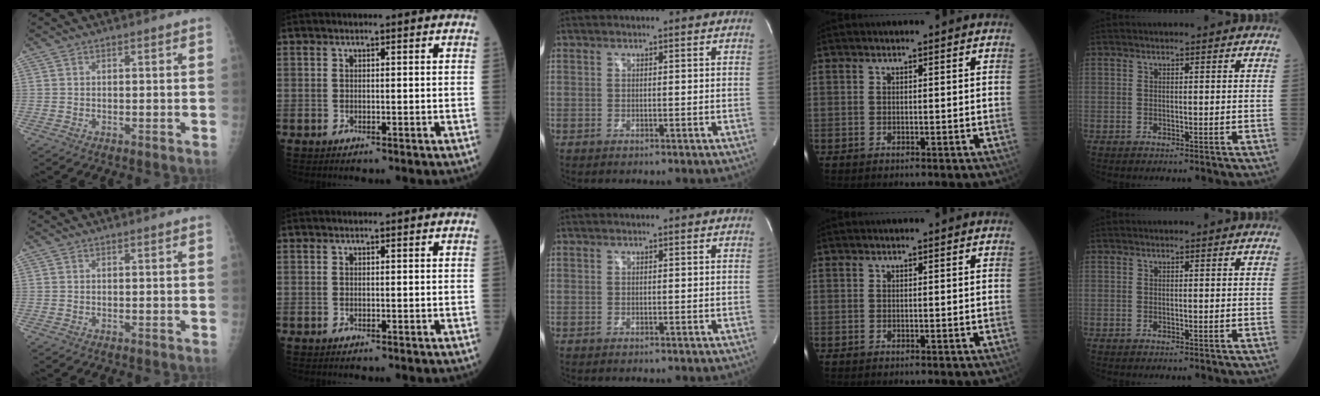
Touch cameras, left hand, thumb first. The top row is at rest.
{}